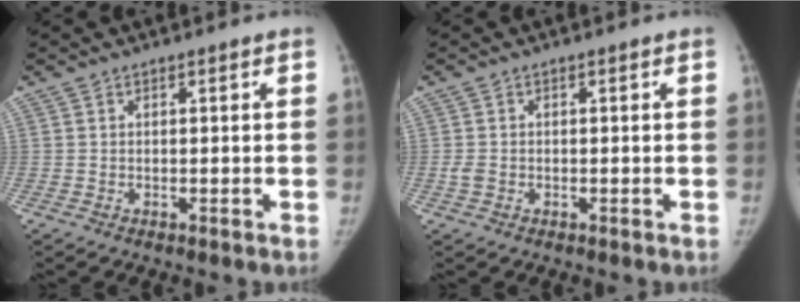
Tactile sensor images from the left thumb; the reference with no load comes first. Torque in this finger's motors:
{"motor_torque": [-0.34, 0.00, 0.10, 0.21, 0.00]}